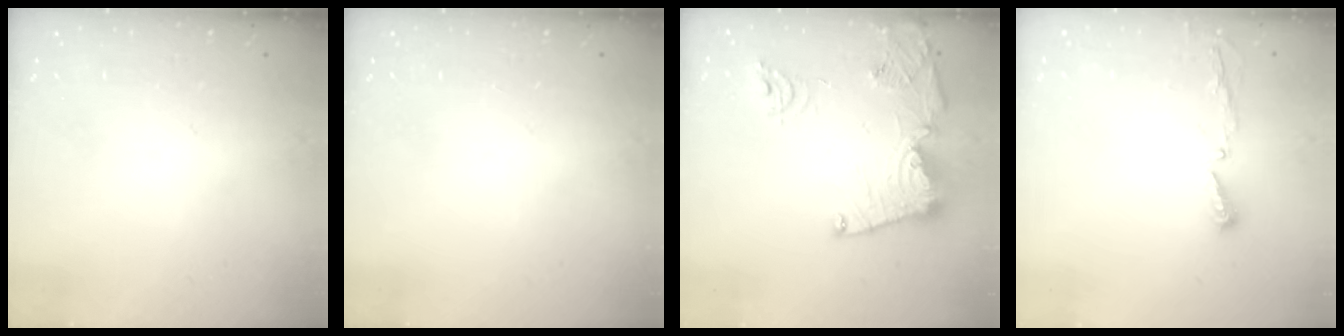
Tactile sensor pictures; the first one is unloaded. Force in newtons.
{"total": 0.0}
{"total": 16.7, "press": 16.6, "slide": 1.6}
{"total": 3.6, "press": 3.6, "slide": 0.4}